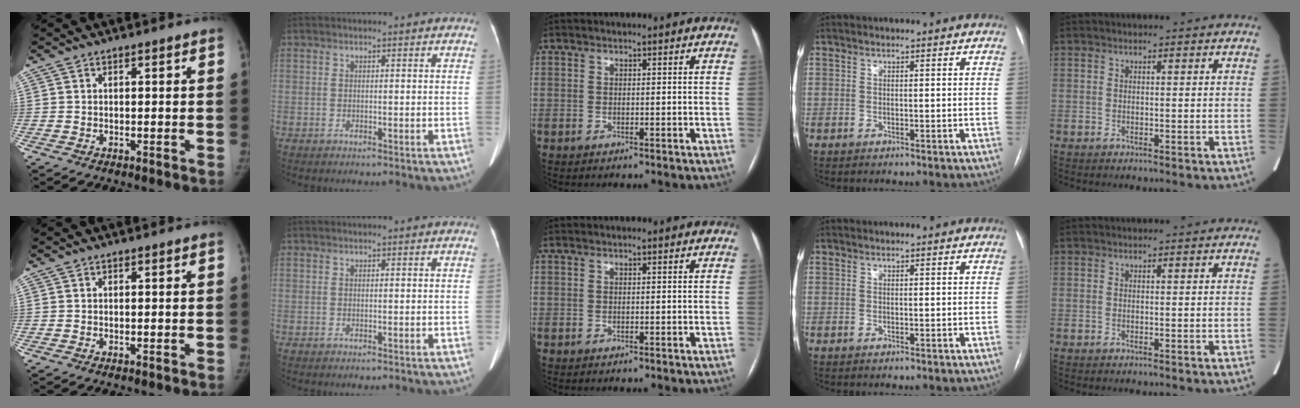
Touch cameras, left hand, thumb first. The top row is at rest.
{}